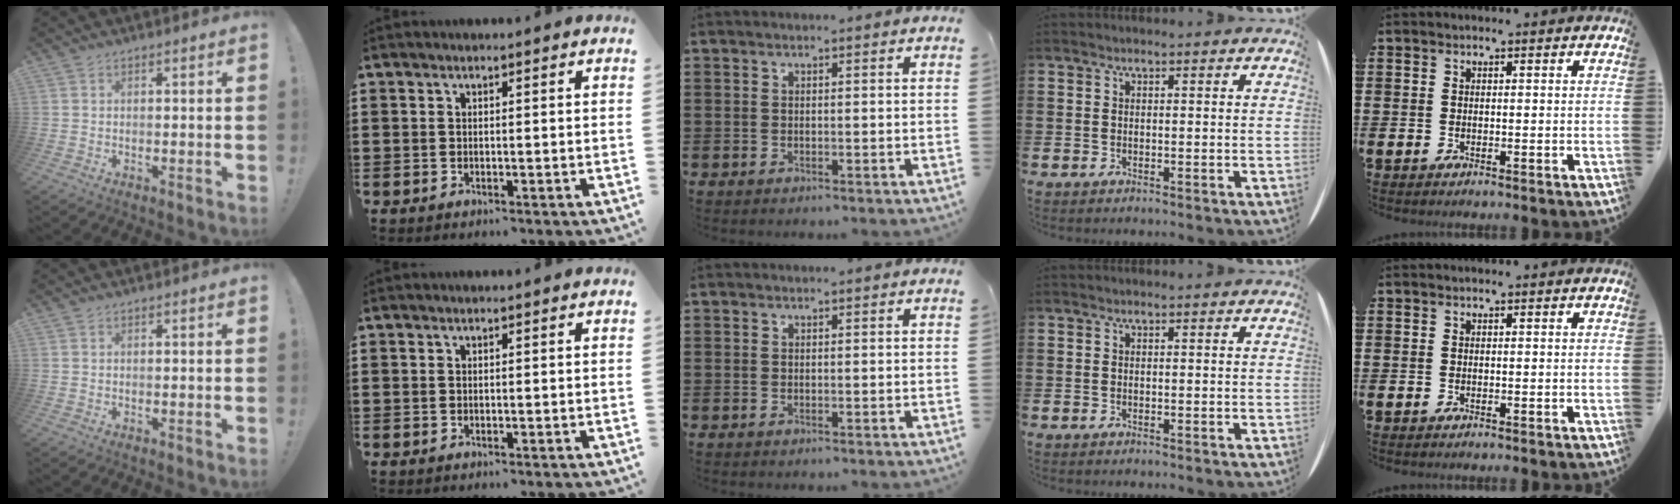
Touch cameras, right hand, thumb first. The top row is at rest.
{}